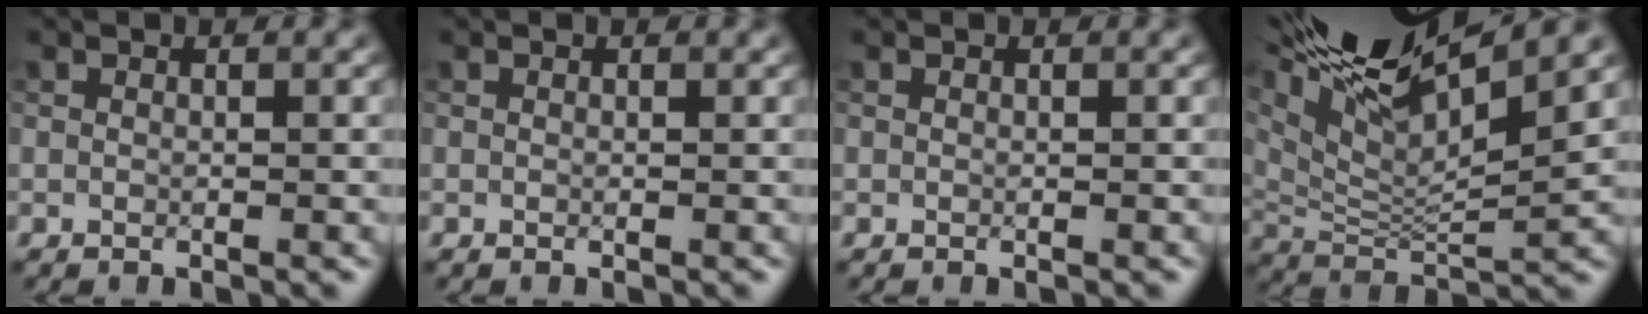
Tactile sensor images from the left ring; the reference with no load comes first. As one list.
[{"total": 0.0}, {"total": 0.0}, {"total": 14.5, "force": [9.2, 4.4, 10.3], "torque": [-0.194, 0.041, 0.153]}]